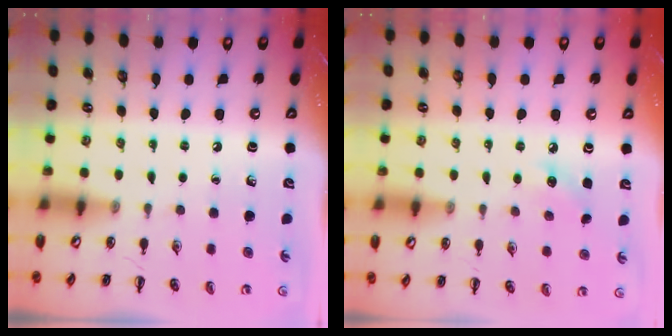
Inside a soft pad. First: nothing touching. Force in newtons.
{"total": 5.8, "press": 5.6, "slide": 1.4}